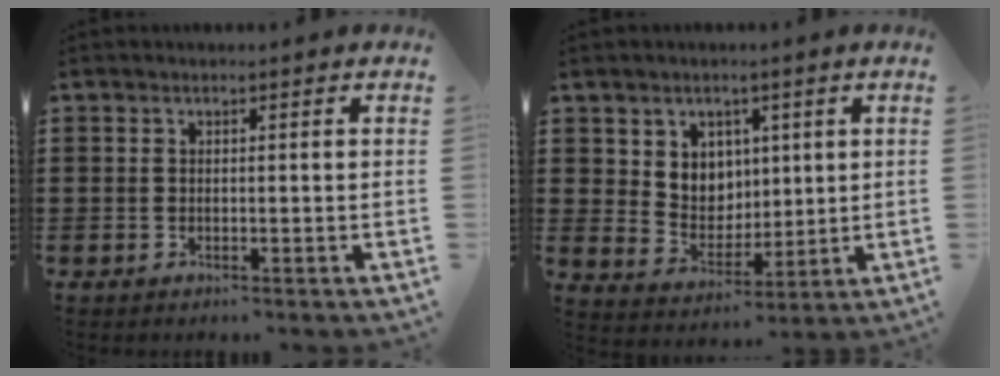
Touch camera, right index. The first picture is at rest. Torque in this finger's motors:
{"motor_torque": [0.50, 0.59, 0.15, 0.07]}